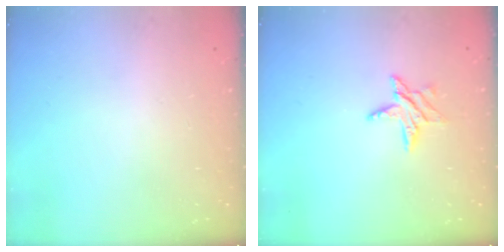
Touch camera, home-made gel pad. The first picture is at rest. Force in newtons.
{"total": 6.8, "press": 6.8, "slide": 0.4}